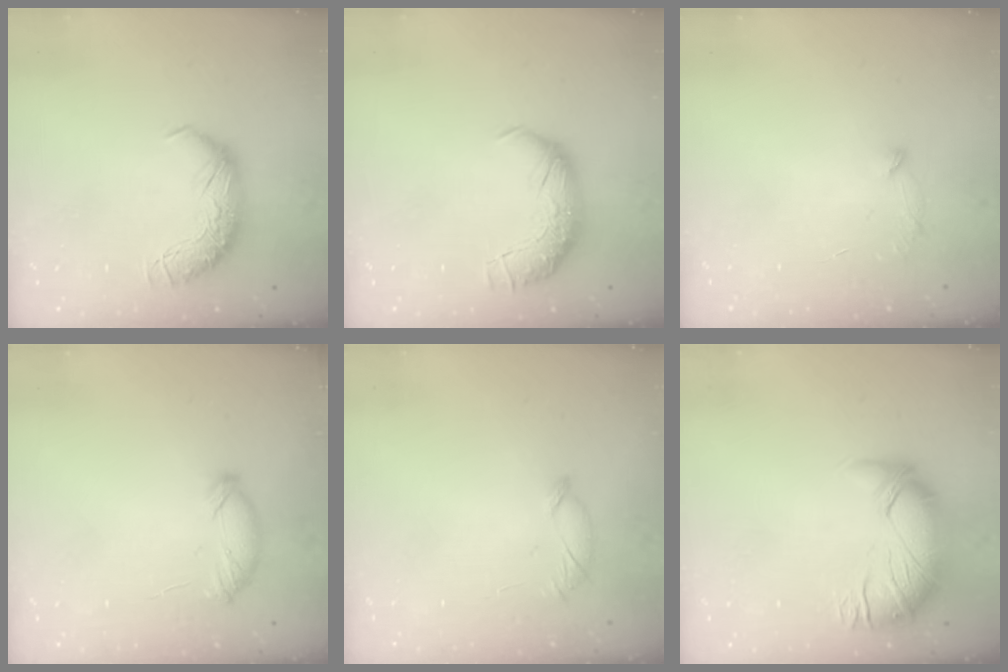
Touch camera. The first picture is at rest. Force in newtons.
{"total": 2.3, "press": 1.0, "slide": 2.1}
{"total": 6.5, "press": 6.4, "slide": 1.2}
{"total": 7.0, "press": 6.9, "slide": 0.5}
{"total": 7.6, "press": 7.6, "slide": 0.3}
{"total": 2.6, "press": 1.1, "slide": 2.3}